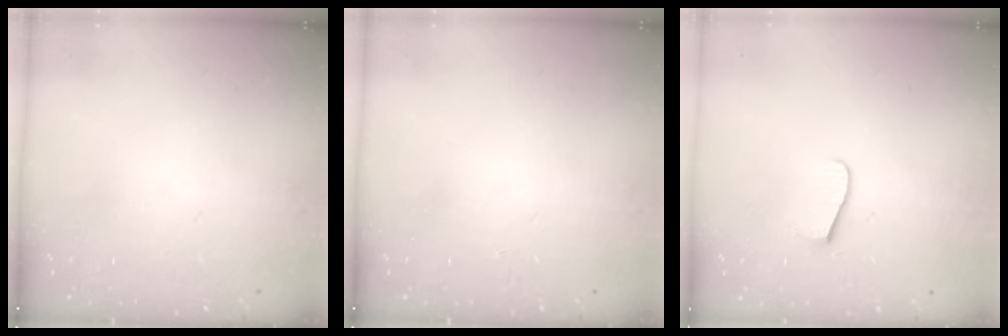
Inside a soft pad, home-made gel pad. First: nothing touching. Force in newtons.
{"total": 0.0}
{"total": 7.0, "press": 6.9, "slide": 0.5}